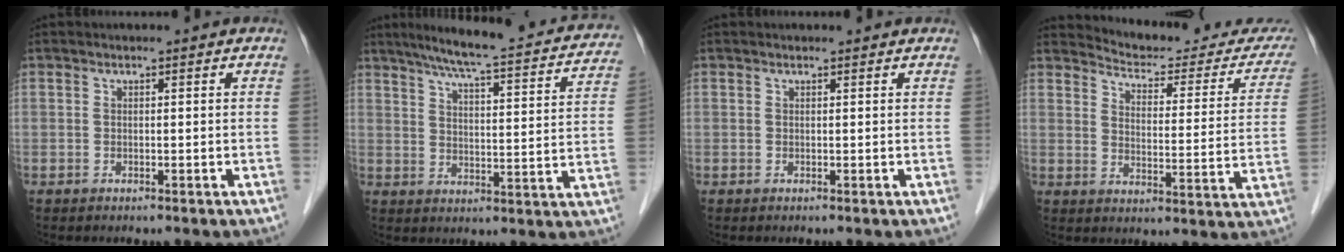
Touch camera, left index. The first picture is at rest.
{"total": 22.7, "force": [19.5, 2.8, 11.2], "torque": [-0.159, -0.008, 0.239]}
{"total": 0.8, "force": [0.7, 0.1, 0.0], "torque": [-0.009, 0.003, 0.010]}
{"total": 19.0, "force": [18.2, 3.7, 3.7], "torque": [-0.028, -0.071, 0.205]}